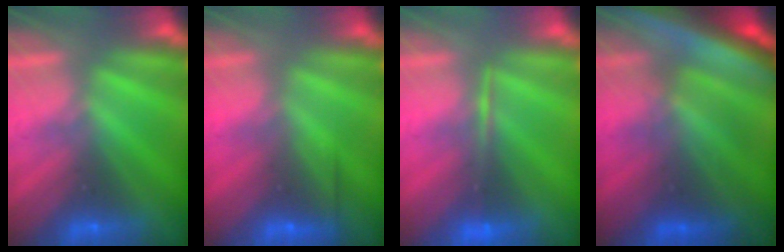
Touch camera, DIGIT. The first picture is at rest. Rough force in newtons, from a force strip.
{"total": 2.6}
{"total": 1.3}
{"total": 7.0}